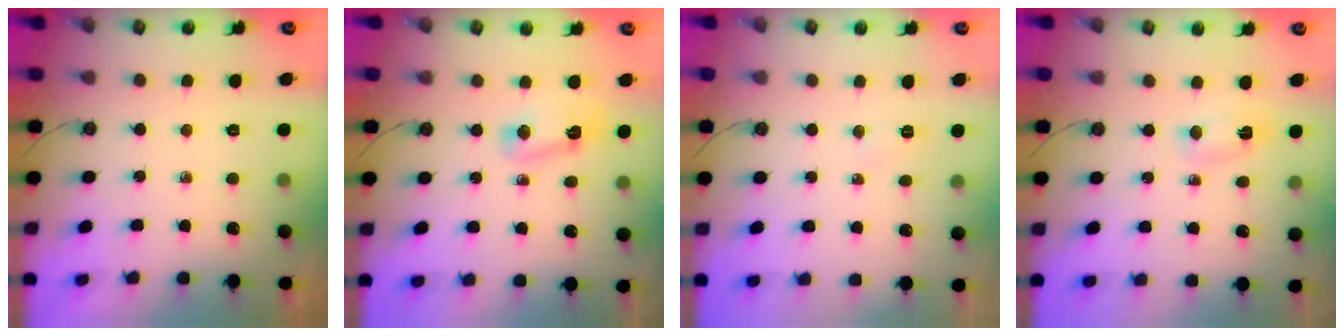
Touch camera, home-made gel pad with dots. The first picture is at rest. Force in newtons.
{"total": 4.4, "press": 4.4, "slide": 0.3}
{"total": 4.4, "press": 4.1, "slide": 1.6}
{"total": 2.8, "press": 2.5, "slide": 1.4}